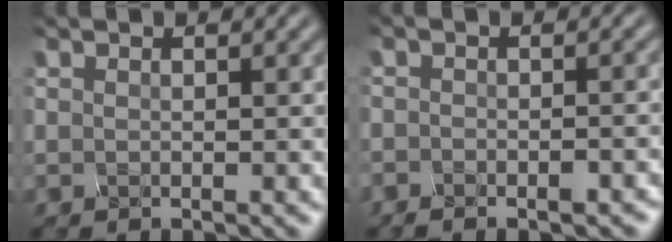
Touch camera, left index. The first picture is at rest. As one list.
[{"total": 2.4, "force": [-2.4, -0.1, 0.5], "torque": [-0.012, -0.004, -0.012]}]